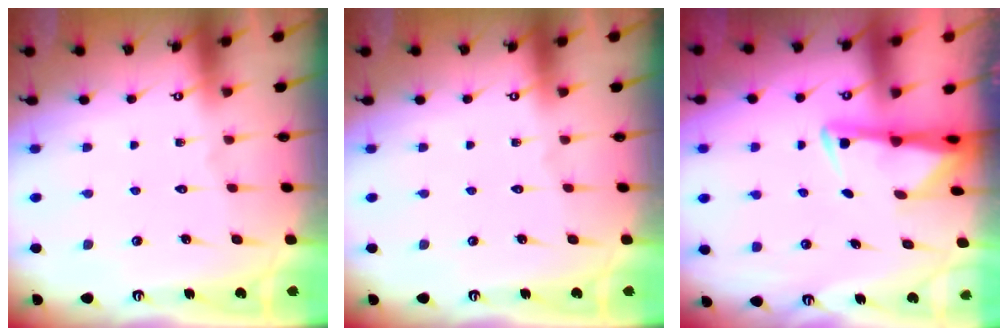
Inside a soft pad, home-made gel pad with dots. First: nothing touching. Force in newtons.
{"total": 0.0}
{"total": 2.9, "press": 2.8, "slide": 0.6}